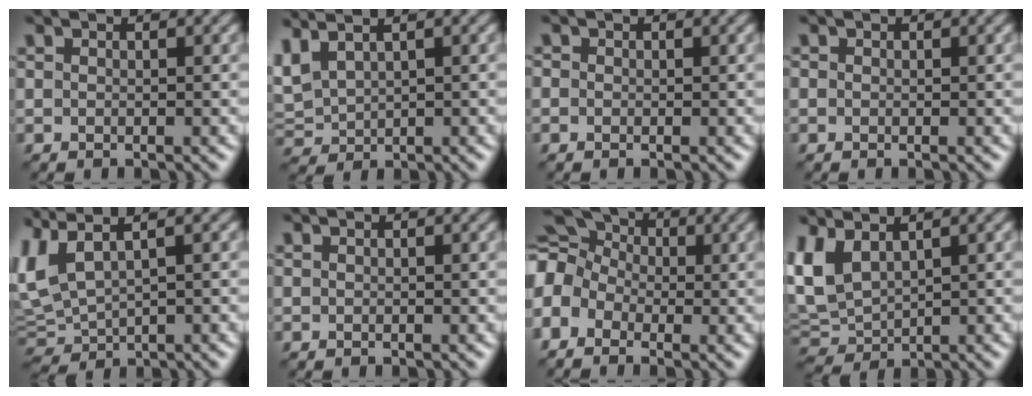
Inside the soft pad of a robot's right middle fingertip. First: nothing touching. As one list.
[{"total": 3.0, "force": [1.4, 1.8, 2.0], "torque": [-0.054, 0.013, 0.040]}, {"total": 1.3, "force": [0.4, 1.1, 0.6], "torque": [0.001, 0.017, -0.011]}, {"total": 0.6, "force": [0.3, 0.5, 0.3], "torque": [-0.002, 0.006, -0.006]}, {"total": 5.4, "force": [1.3, 2.7, 4.5], "torque": [-0.125, 0.014, 0.032]}, {"total": 0.0}, {"total": 10.8, "force": [0.0, 9.1, 5.8], "torque": [-0.144, 0.036, -0.056]}, {"total": 3.8, "force": [1.2, 2.2, 2.8], "torque": [-0.072, 0.005, 0.030]}]